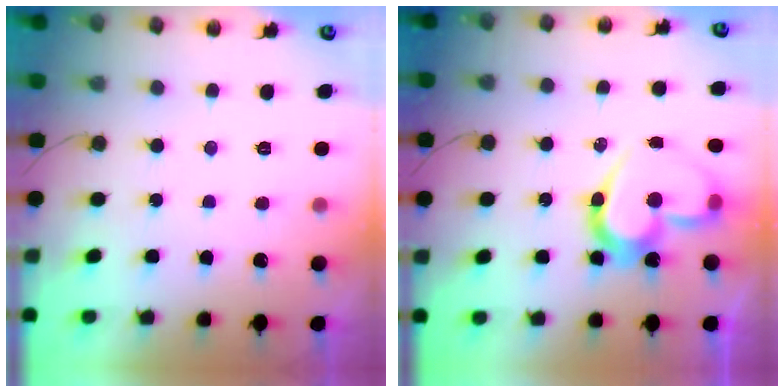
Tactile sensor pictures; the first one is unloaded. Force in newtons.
{"total": 17.7, "press": 17.6, "slide": 1.4}